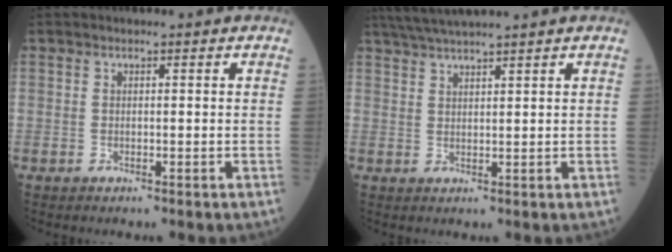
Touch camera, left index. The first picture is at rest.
{"total": 6.8, "force": [6.0, -1.0, 3.2], "torque": [-0.058, 0.028, 0.104]}